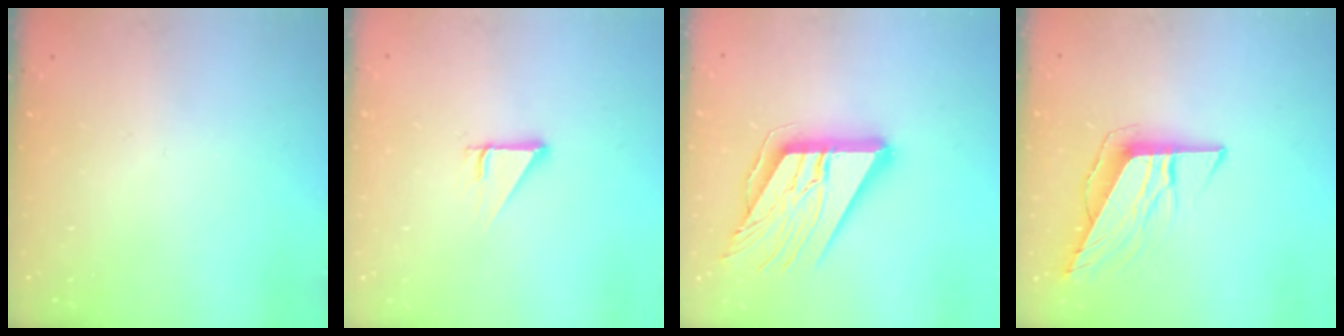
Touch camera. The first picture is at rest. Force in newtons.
{"total": 2.5, "press": 2.5, "slide": 0.2}
{"total": 18.2, "press": 18.1, "slide": 2.0}
{"total": 9.3, "press": 9.2, "slide": 1.6}